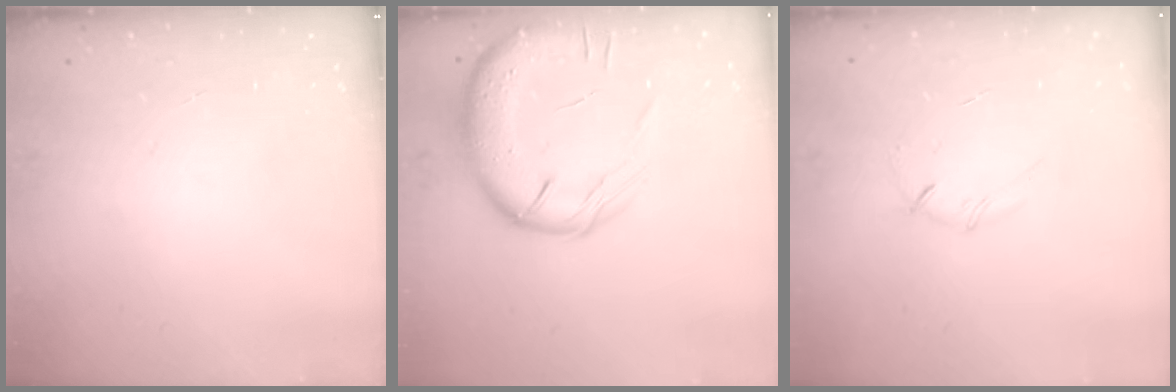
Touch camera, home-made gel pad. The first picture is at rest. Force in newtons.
{"total": 17.3, "press": 16.9, "slide": 3.5}
{"total": 4.1, "press": 4.0, "slide": 0.9}